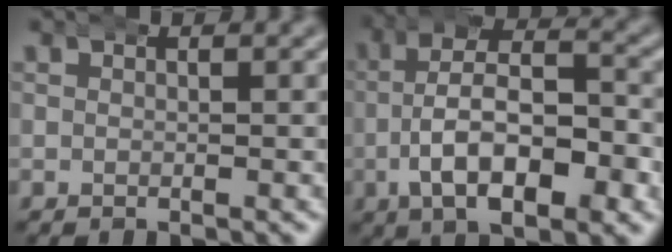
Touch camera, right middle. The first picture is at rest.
{"total": 8.3, "force": [-0.9, 4.3, 7.0], "torque": [-0.103, -0.008, -0.016]}